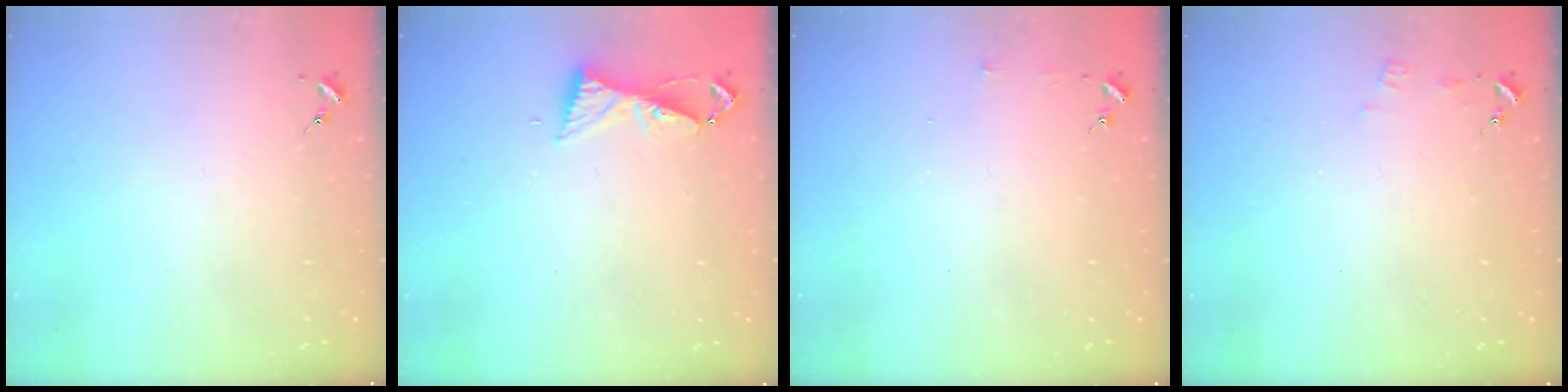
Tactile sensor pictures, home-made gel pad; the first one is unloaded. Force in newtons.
{"total": 6.0, "press": 5.9, "slide": 0.7}
{"total": 3.0, "press": 3.0, "slide": 0.3}
{"total": 4.2, "press": 4.2, "slide": 0.5}